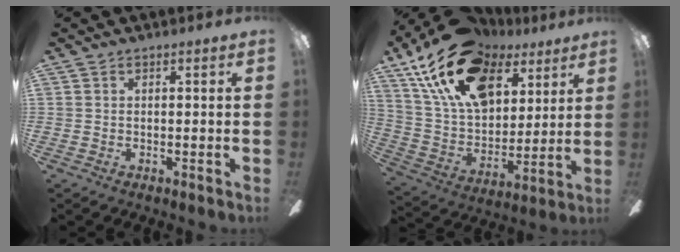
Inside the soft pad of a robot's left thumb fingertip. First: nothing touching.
{"total": 22.1, "force": [13.3, 12.6, 12.3], "torque": [-0.239, -0.067, 0.238]}